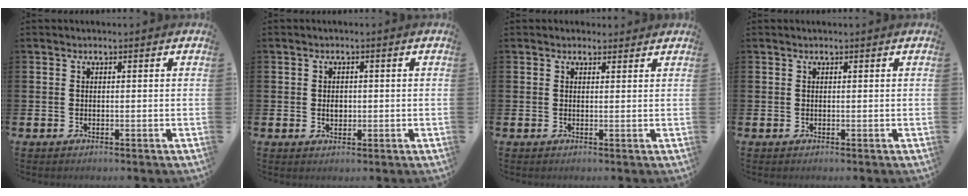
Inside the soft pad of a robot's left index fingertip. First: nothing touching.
{"total": 1.8, "force": [0.1, 1.3, 1.2], "torque": [-0.006, 0.000, -0.004]}
{"total": 1.0, "force": [0.9, 0.5, 0.0], "torque": [0.008, 0.001, 0.015]}
{"total": 0.0}